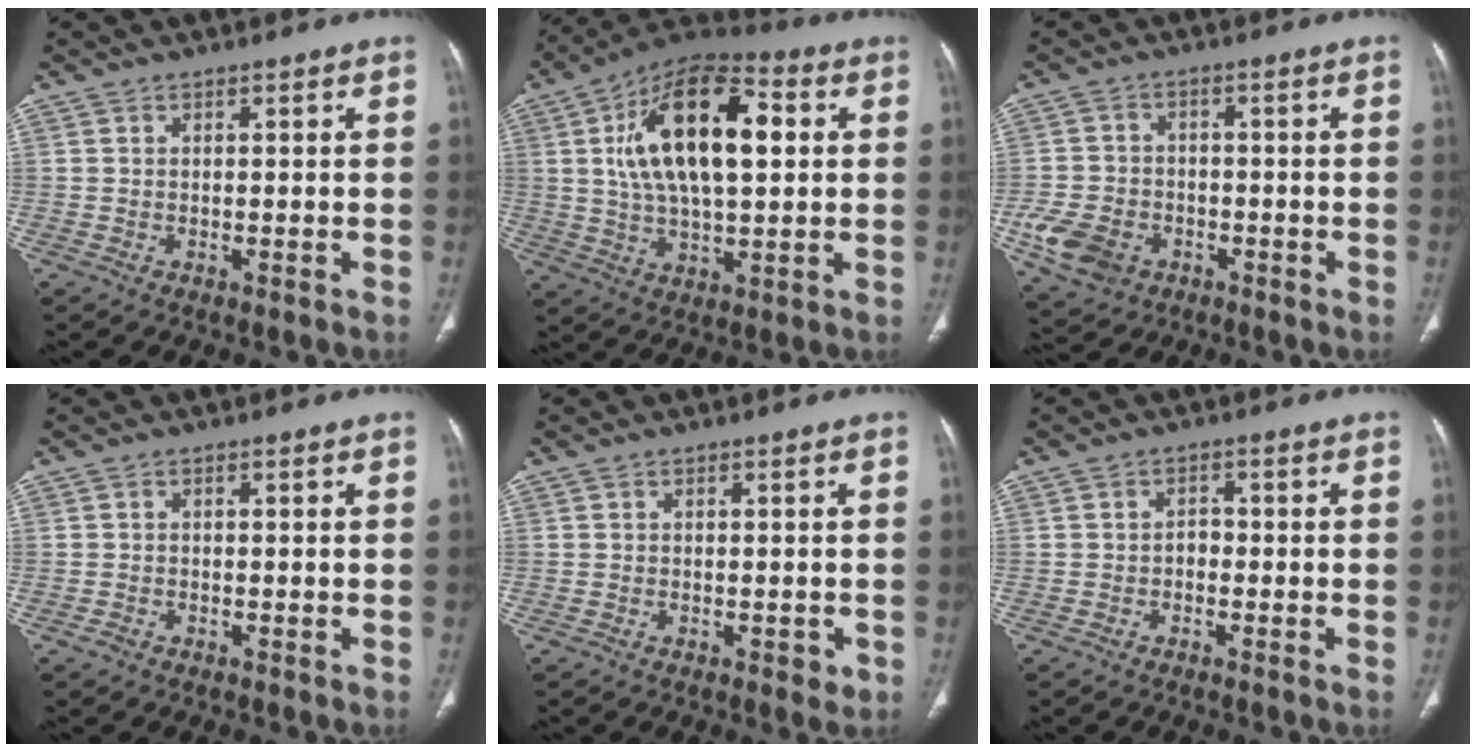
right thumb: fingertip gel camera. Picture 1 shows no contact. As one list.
[{"total": 20.6, "force": [4.1, 9.9, 17.6], "torque": [-0.282, 0.014, 0.061]}, {"total": 8.9, "force": [-3.5, 6.9, 4.4], "torque": [-0.081, 0.016, -0.055]}, {"total": 1.1, "force": [-0.7, 0.7, 0.3], "torque": [-0.006, 0.001, -0.016]}, {"total": 1.9, "force": [-0.7, 1.1, 1.4], "torque": [-0.009, 0.000, -0.007]}, {"total": 1.8, "force": [-0.7, 1.3, 1.0], "torque": [-0.008, 0.008, -0.017]}]